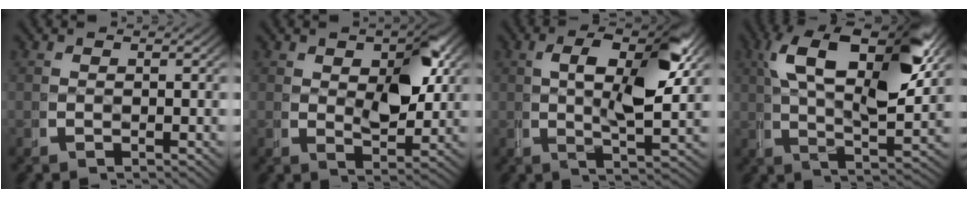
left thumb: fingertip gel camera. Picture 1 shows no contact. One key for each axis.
{"total": 5.1, "fx": 1.3, "fy": 2.6, "fz": 4.2, "tx": -0.066, "ty": -0.023, "tz": 0.035}
{"total": 8.2, "fx": 1.5, "fy": 2.8, "fz": 7.6, "tx": -0.127, "ty": -0.006, "tz": 0.025}
{"total": 13.0, "fx": 3.6, "fy": 5.8, "fz": 11.1, "tx": -0.190, "ty": -0.008, "tz": 0.061}